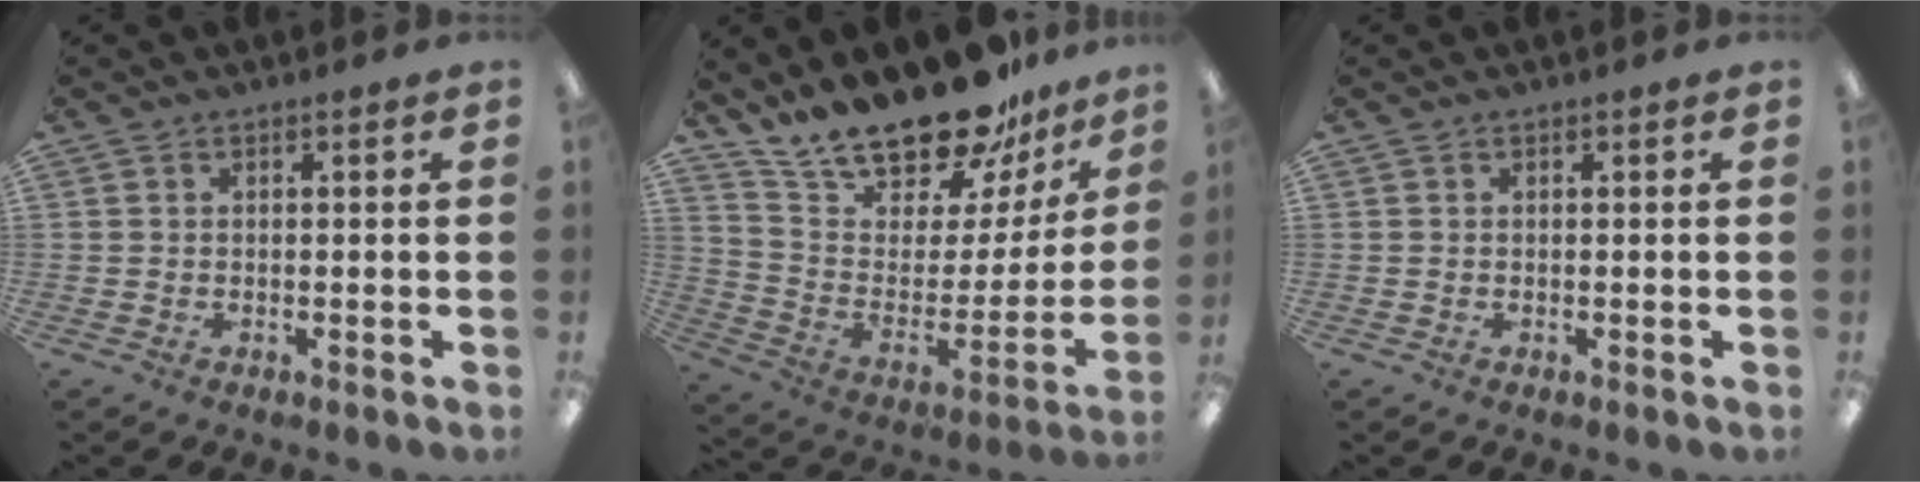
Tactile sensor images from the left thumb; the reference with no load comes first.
{"total": 21.0, "force": [18.8, 6.3, 7.1], "torque": [-0.120, -0.151, 0.326]}
{"total": 0.0}